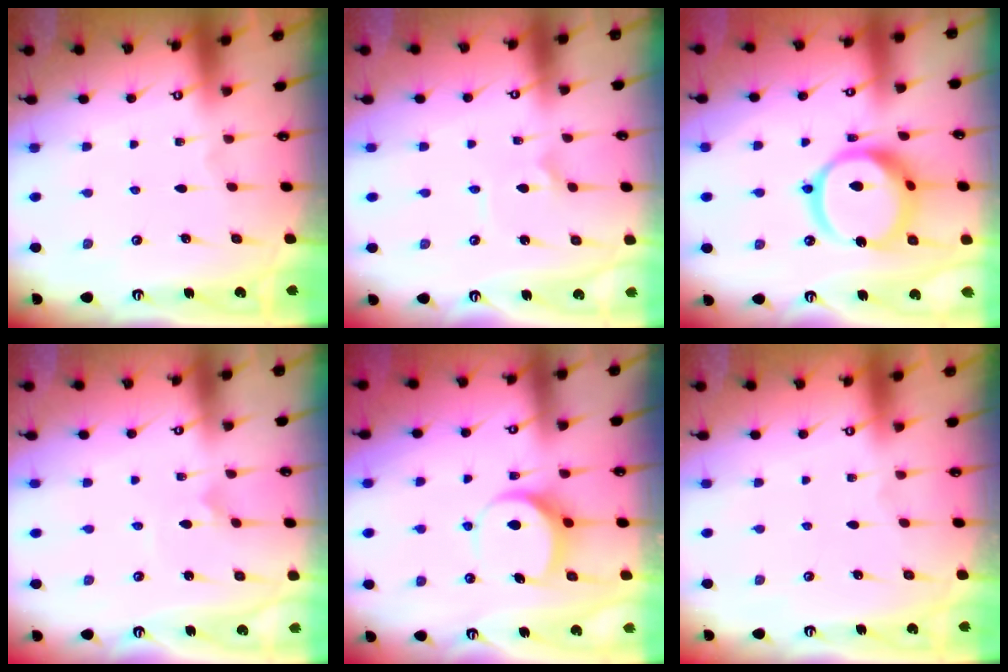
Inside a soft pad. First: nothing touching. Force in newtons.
{"total": 1.6, "press": 1.5, "slide": 0.2}
{"total": 18.5, "press": 18.3, "slide": 2.0}
{"total": 1.3, "press": 1.3, "slide": 0.1}
{"total": 5.9, "press": 5.8, "slide": 0.7}
{"total": 0.0}